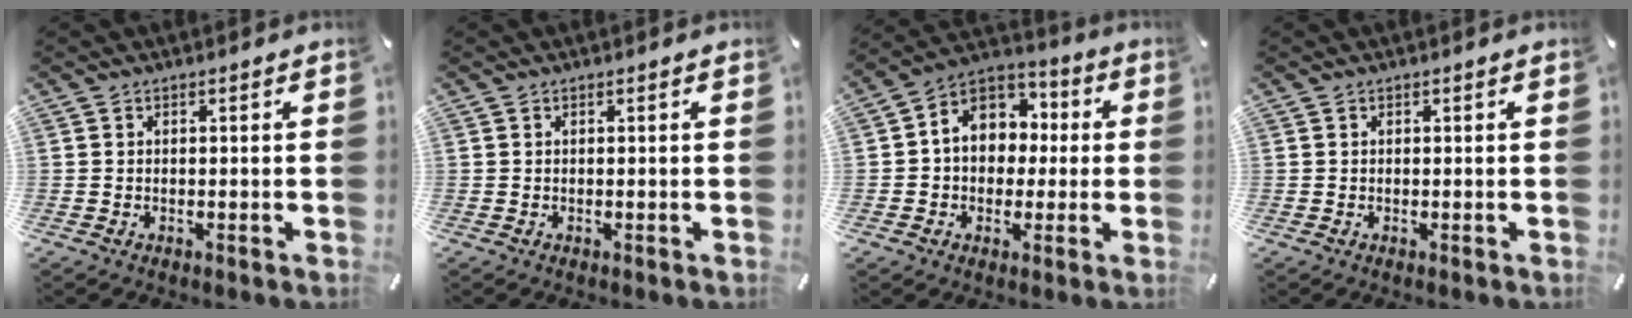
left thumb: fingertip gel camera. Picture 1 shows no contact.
{"total": 0.0}
{"total": 10.3, "force": [0.8, 9.3, 4.3], "torque": [-0.096, 0.004, 0.015]}
{"total": 0.0}